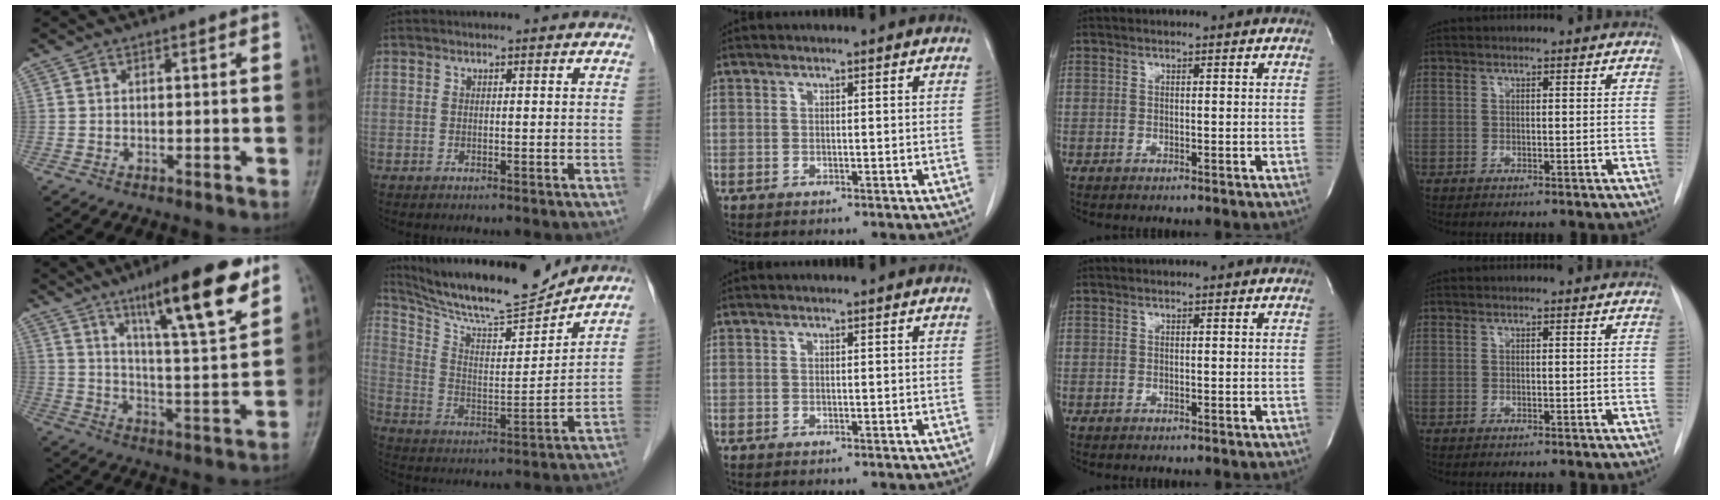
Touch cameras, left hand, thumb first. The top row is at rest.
{"thumb": {"total": 18.1, "force": [10.8, 3.4, 14.1], "torque": [-0.198, -0.052, 0.175]}, "index": {"total": 16.2, "force": [15.3, 0.5, 5.4], "torque": [-0.109, -0.008, 0.258]}}